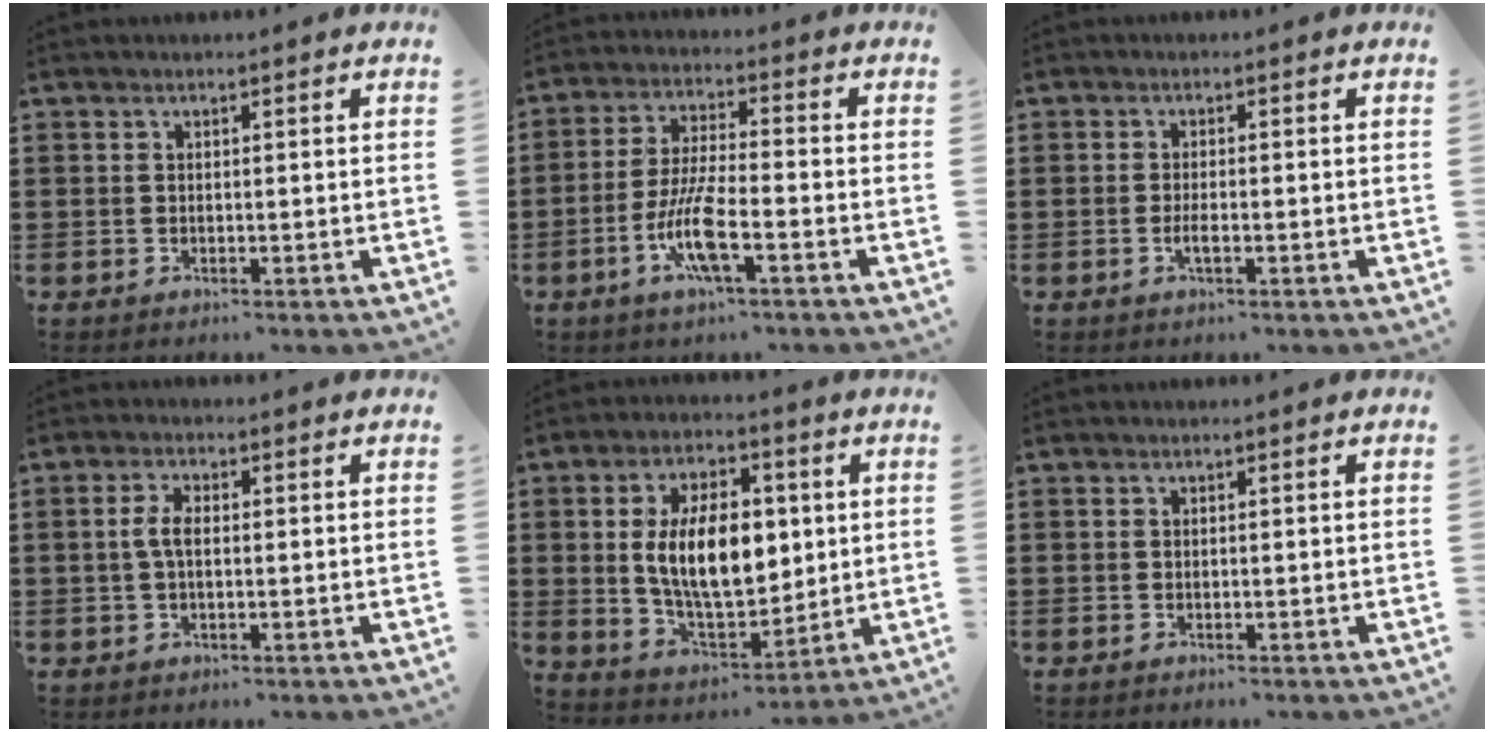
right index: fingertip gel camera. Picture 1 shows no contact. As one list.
[{"total": 8.6, "force": [-3.6, 1.7, 7.6], "torque": [-0.170, -0.014, -0.073]}, {"total": 1.9, "force": [-0.7, 0.4, 1.7], "torque": [-0.029, 0.000, -0.012]}, {"total": 3.4, "force": [-0.1, 1.5, 3.0], "torque": [-0.066, 0.002, -0.005]}, {"total": 12.6, "force": [1.6, 7.0, 10.4], "torque": [-0.195, 0.005, 0.025]}, {"total": 0.0}]